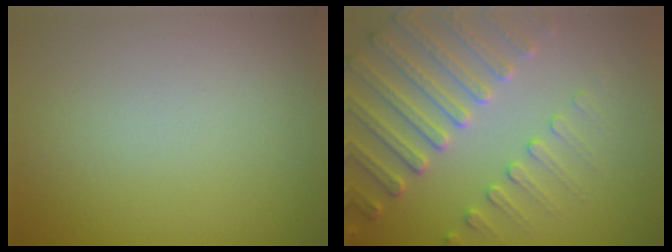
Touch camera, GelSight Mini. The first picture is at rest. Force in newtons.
{"total": 4.8, "press": 4.5, "slide": 1.7}